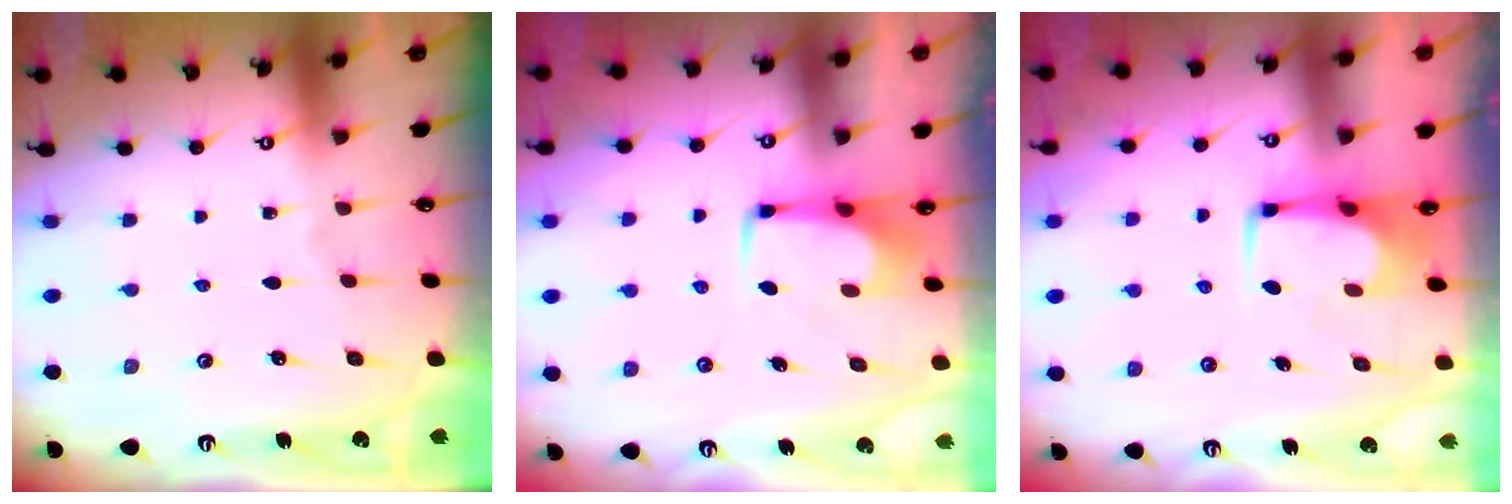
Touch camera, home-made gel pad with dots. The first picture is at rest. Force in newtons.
{"total": 1.8, "press": 1.6, "slide": 0.6}
{"total": 0.8, "press": 0.7, "slide": 0.4}